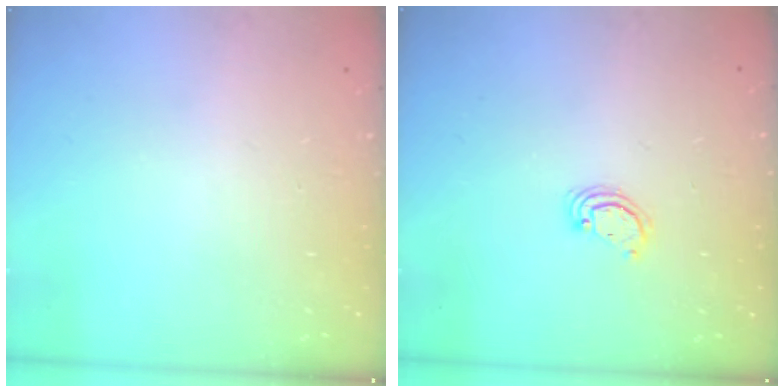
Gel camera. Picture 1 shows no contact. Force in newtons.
{"total": 2.6, "press": 2.6, "slide": 0.3}